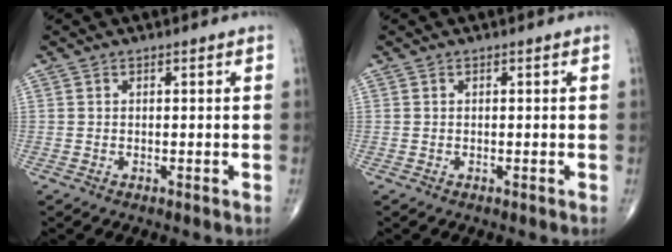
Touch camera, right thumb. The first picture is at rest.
{"total": 0.0}